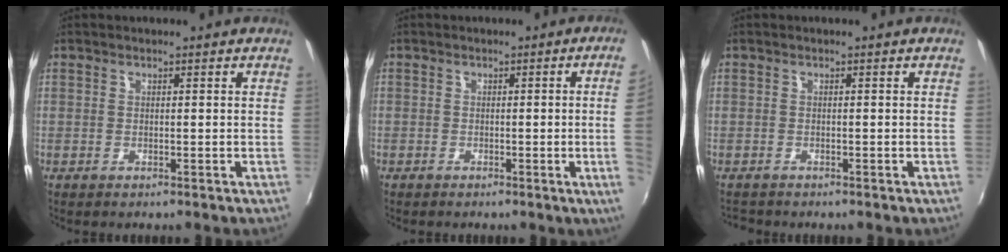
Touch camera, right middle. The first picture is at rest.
{"total": 4.7, "force": [0.1, -1.9, 4.3], "torque": [-0.068, -0.012, 0.005]}
{"total": 1.6, "force": [-1.5, 0.5, 0.2], "torque": [-0.007, -0.007, -0.025]}